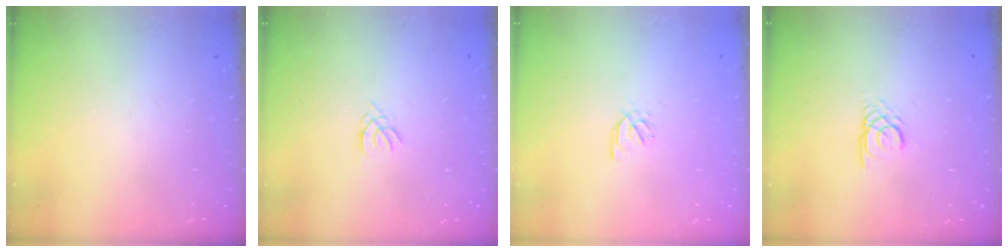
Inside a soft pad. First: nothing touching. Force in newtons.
{"total": 1.2, "press": 1.2, "slide": 0.3}
{"total": 1.8, "press": 1.8, "slide": 0.4}
{"total": 2.7, "press": 2.7, "slide": 0.1}